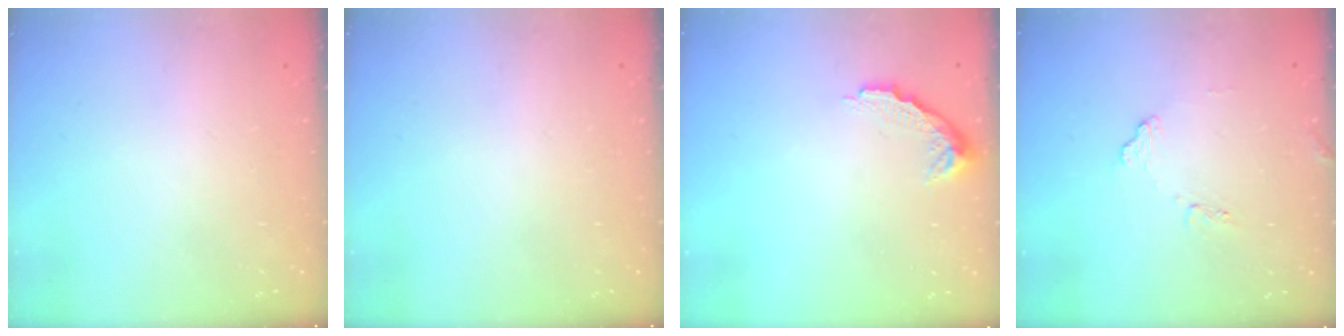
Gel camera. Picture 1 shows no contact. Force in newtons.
{"total": 0.0}
{"total": 7.6, "press": 7.6, "slide": 0.4}
{"total": 7.9, "press": 7.9, "slide": 0.4}